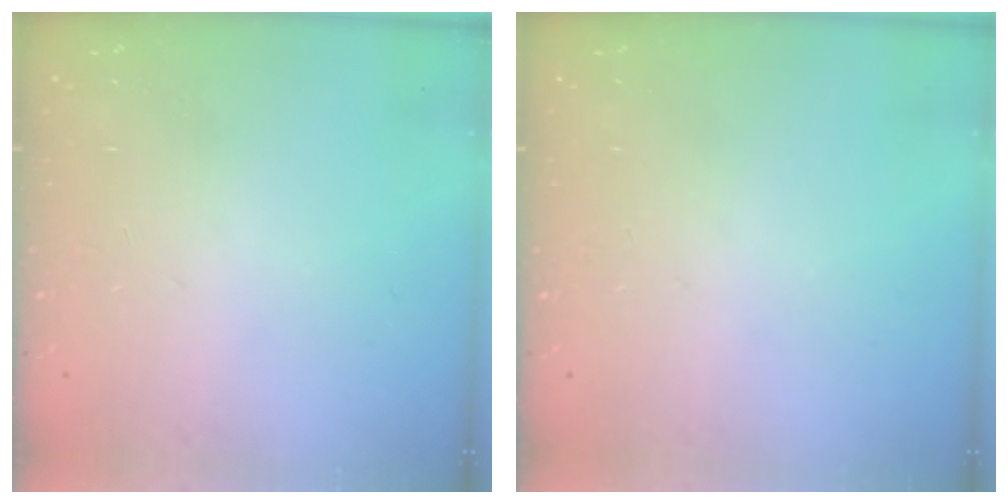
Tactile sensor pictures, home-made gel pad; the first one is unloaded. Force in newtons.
{"total": 0.0}